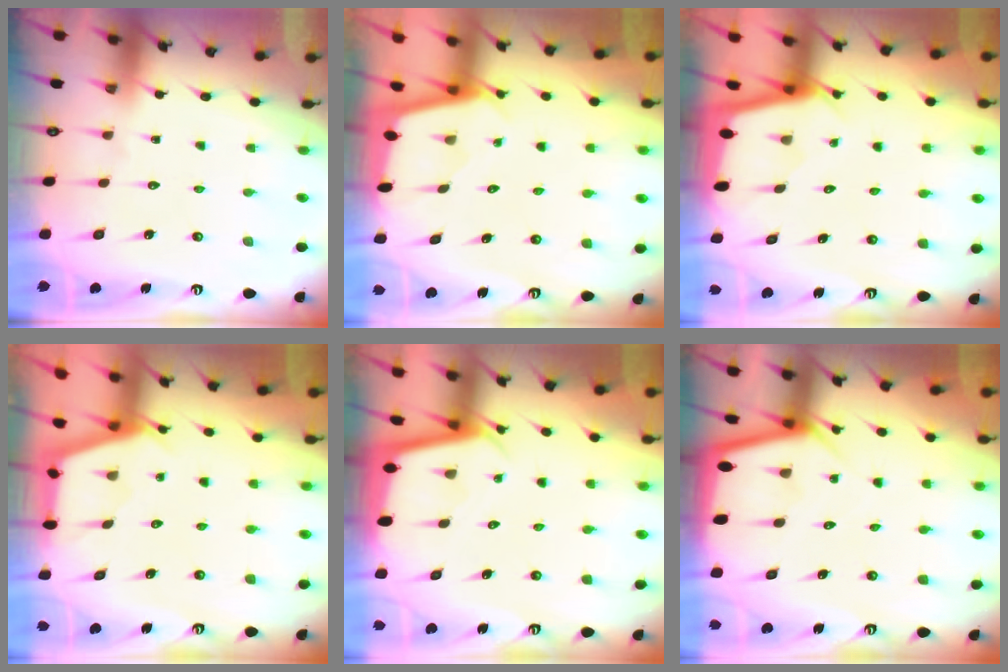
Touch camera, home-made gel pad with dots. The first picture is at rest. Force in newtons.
{"total": 1.8, "press": 1.8, "slide": 0.2}
{"total": 2.2, "press": 2.2, "slide": 0.1}
{"total": 2.9, "press": 2.9, "slide": 0.3}
{"total": 2.3, "press": 2.3, "slide": 0.1}
{"total": 3.5, "press": 3.4, "slide": 0.4}